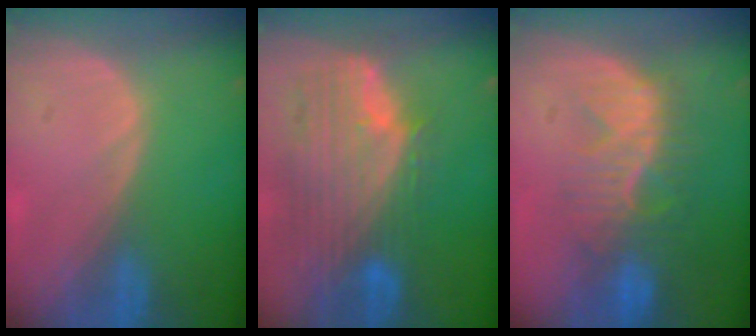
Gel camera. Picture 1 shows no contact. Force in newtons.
{"total": 11.7, "press": 10.0, "slide": 6.1}
{"total": 9.9, "press": 8.7, "slide": 4.7}